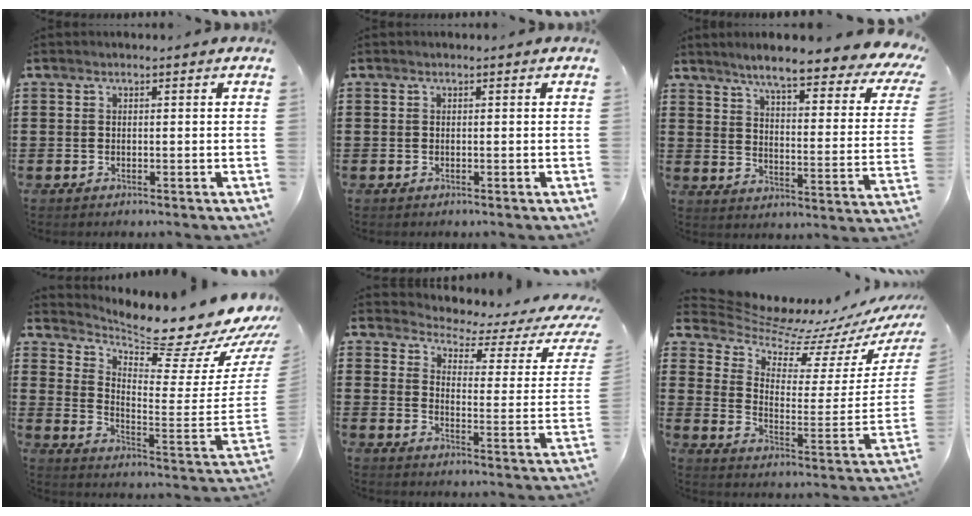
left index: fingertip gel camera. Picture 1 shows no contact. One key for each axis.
{"total": 0.0}
{"total": 6.8, "fx": 5.5, "fy": -0.1, "fz": 4.1, "tx": -0.085, "ty": -0.044, "tz": 0.083}
{"total": 9.0, "fx": 8.3, "fy": 1.1, "fz": 3.2, "tx": -0.063, "ty": -0.089, "tz": 0.131}
{"total": 2.8, "fx": 2.5, "fy": 0.6, "fz": 1.2, "tx": -0.044, "ty": -0.027, "tz": 0.033}
{"total": 7.5, "fx": 7.1, "fy": 1.7, "fz": 1.7, "tx": -0.070, "ty": -0.072, "tz": 0.122}